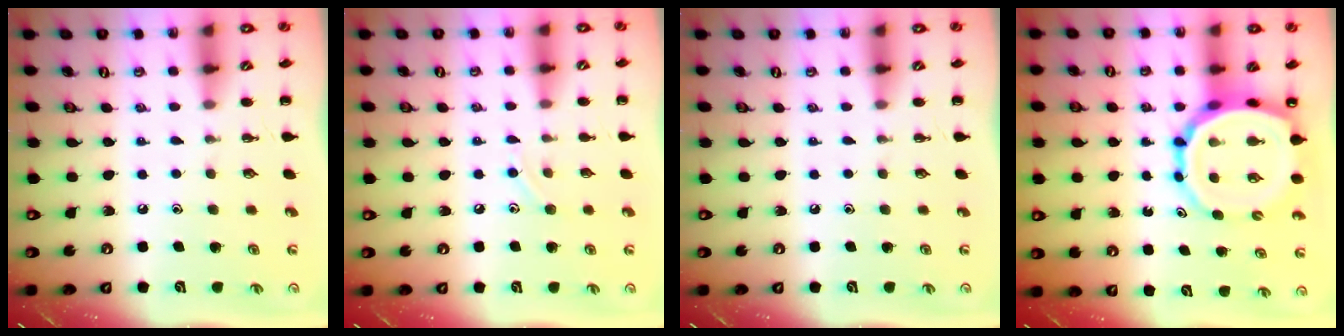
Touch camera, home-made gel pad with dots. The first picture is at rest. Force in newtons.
{"total": 6.5, "press": 6.2, "slide": 1.9}
{"total": 0.0}
{"total": 14.5, "press": 13.8, "slide": 4.4}